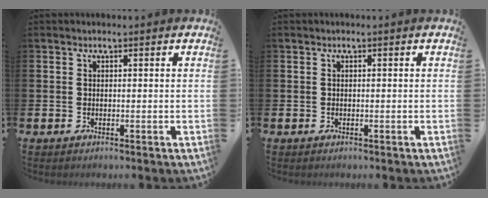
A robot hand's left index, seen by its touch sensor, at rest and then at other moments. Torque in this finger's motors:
{"motor_torque": [-0.01, -0.03, -0.09, -0.01]}